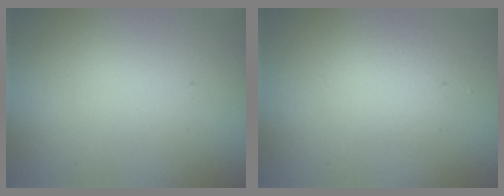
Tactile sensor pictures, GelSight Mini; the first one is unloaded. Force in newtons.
{"total": 1.7, "press": 1.7, "slide": 0.1}